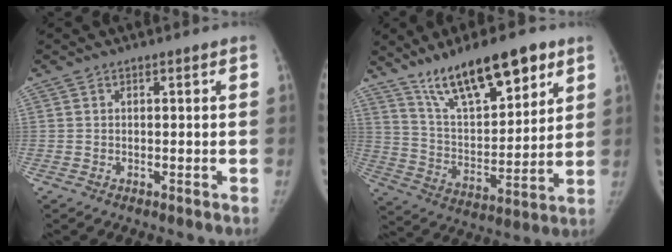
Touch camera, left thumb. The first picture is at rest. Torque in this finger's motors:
{"motor_torque": [0.24, 0.18, 1.14, -1.63, 0.14]}